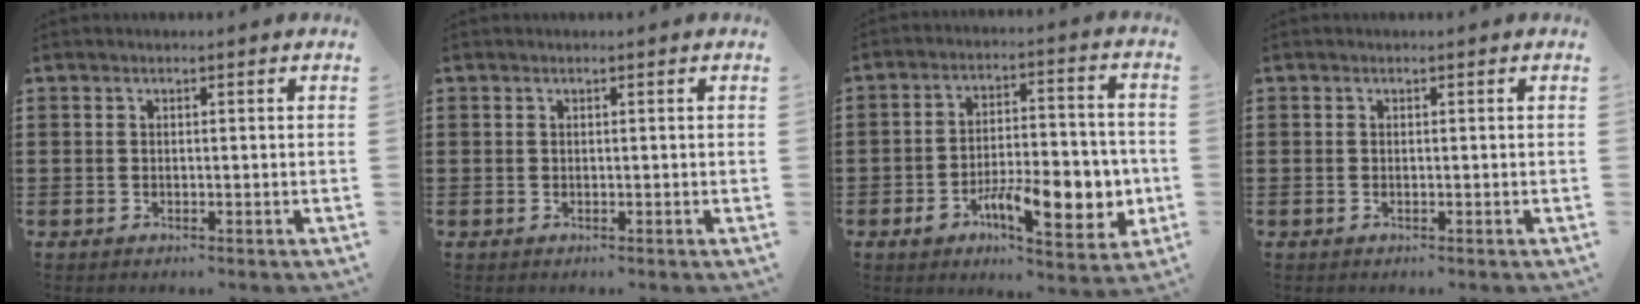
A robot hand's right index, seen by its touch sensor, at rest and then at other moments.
{"total": 0.0}
{"total": 12.2, "force": [-4.4, 5.3, 10.1], "torque": [-0.159, 0.005, -0.072]}
{"total": 0.0}